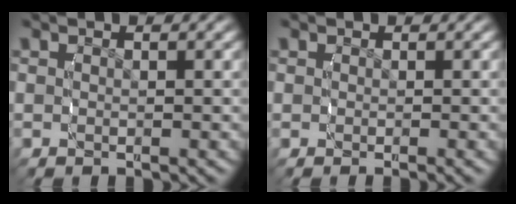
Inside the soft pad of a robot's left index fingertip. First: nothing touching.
{"total": 0.0}